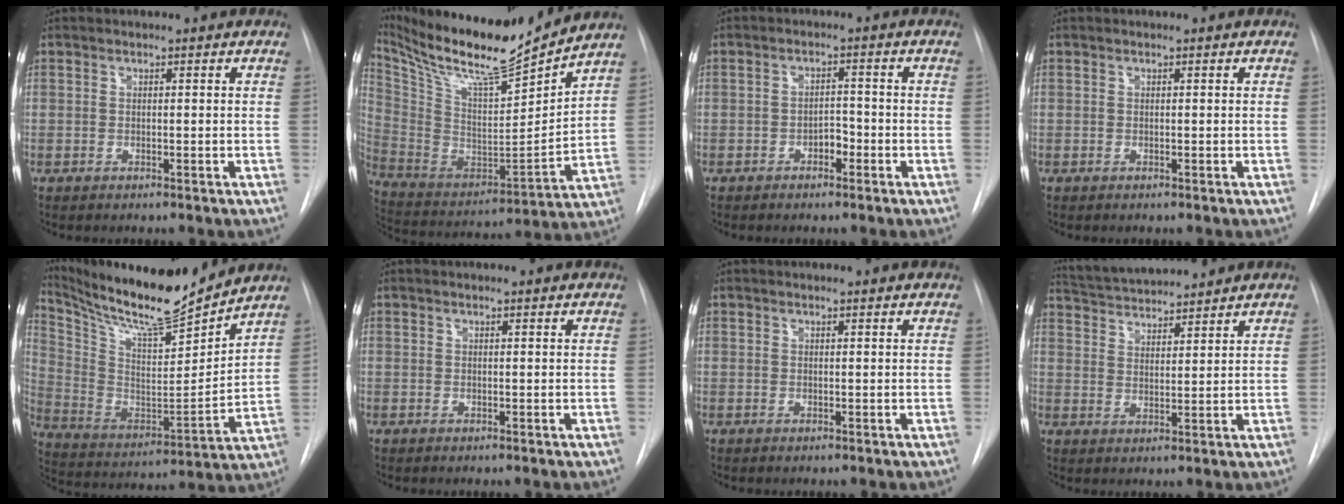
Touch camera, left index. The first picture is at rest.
{"total": 21.4, "force": [19.3, 1.6, 9.1], "torque": [-0.190, -0.030, 0.330]}
{"total": 2.3, "force": [-1.3, 1.3, 1.5], "torque": [-0.017, 0.007, -0.022]}
{"total": 0.0}
{"total": 18.4, "force": [17.0, 1.0, 6.9], "torque": [-0.146, -0.032, 0.290]}
{"total": 1.6, "force": [1.5, 0.0, 0.3], "torque": [-0.013, 0.008, 0.016]}
{"total": 2.1, "force": [2.0, 0.1, 0.4], "torque": [-0.013, 0.008, 0.018]}
{"total": 10.6, "force": [10.2, 0.6, 2.9], "torque": [-0.061, 0.025, 0.169]}